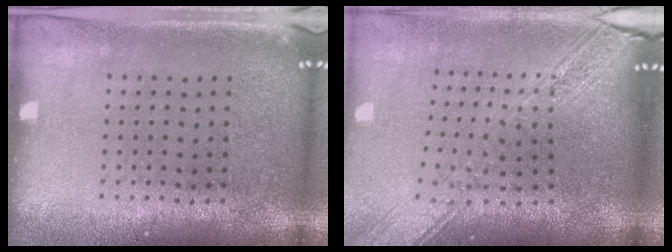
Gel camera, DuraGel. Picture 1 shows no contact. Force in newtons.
{"total": 2.9, "press": 2.3, "slide": 1.9}